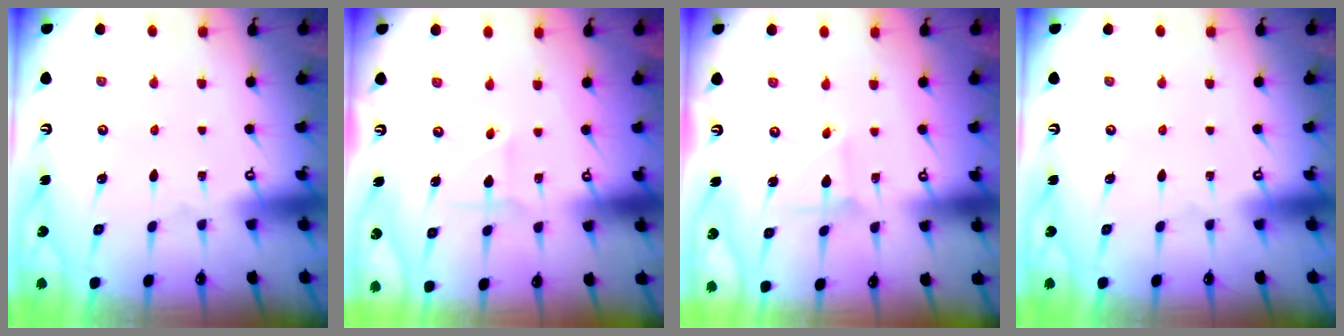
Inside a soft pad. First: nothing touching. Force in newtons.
{"total": 2.0, "press": 1.7, "slide": 1.0}
{"total": 2.2, "press": 2.2, "slide": 0.2}
{"total": 0.0}